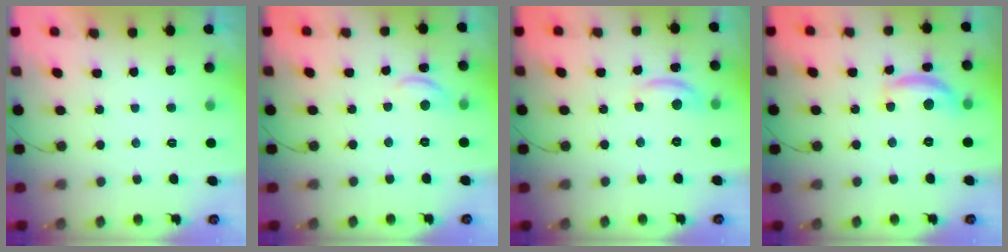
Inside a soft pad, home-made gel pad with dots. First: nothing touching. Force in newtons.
{"total": 8.1, "press": 8.0, "slide": 0.7}
{"total": 6.1, "press": 6.1, "slide": 0.5}
{"total": 11.6, "press": 11.5, "slide": 0.7}